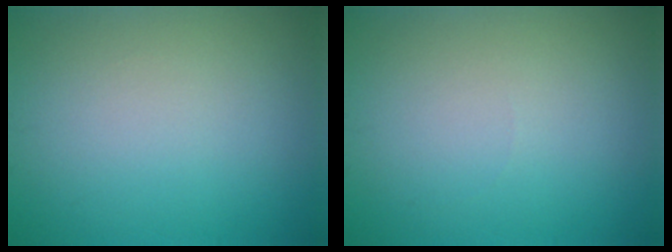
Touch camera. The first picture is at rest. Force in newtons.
{"total": 0.0}